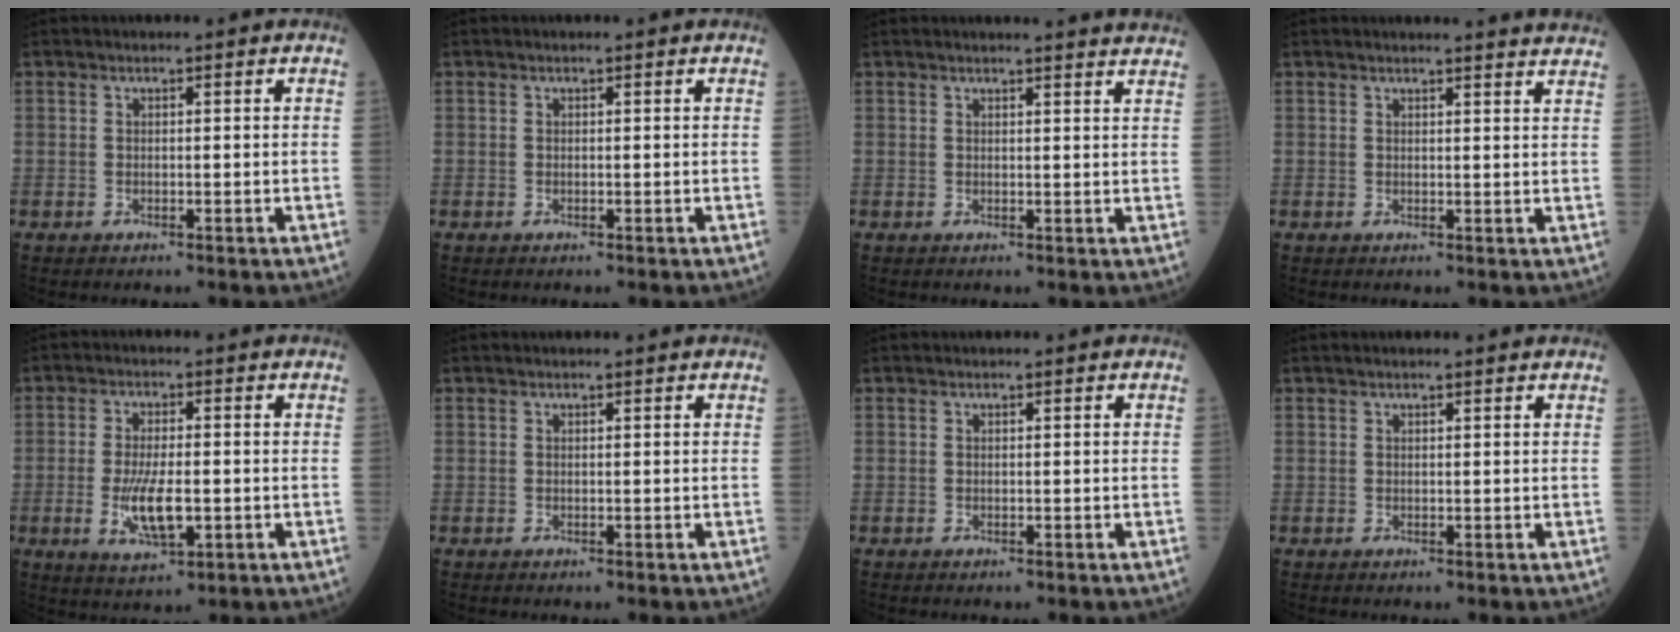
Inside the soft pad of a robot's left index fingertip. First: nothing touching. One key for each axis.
{"total": 0.0}
{"total": 6.2, "fx": 6.0, "fy": -0.4, "fz": 1.1, "tx": -0.002, "ty": -0.009, "tz": 0.040}
{"total": 7.4, "fx": 7.3, "fy": -0.4, "fz": 1.2, "tx": -0.002, "ty": -0.024, "tz": 0.054}
{"total": 7.1, "fx": -1.7, "fy": 2.2, "fz": 6.6, "tx": -0.133, "ty": -0.012, "tz": -0.025}
{"total": 0.0}
{"total": 0.0}
{"total": 0.0}